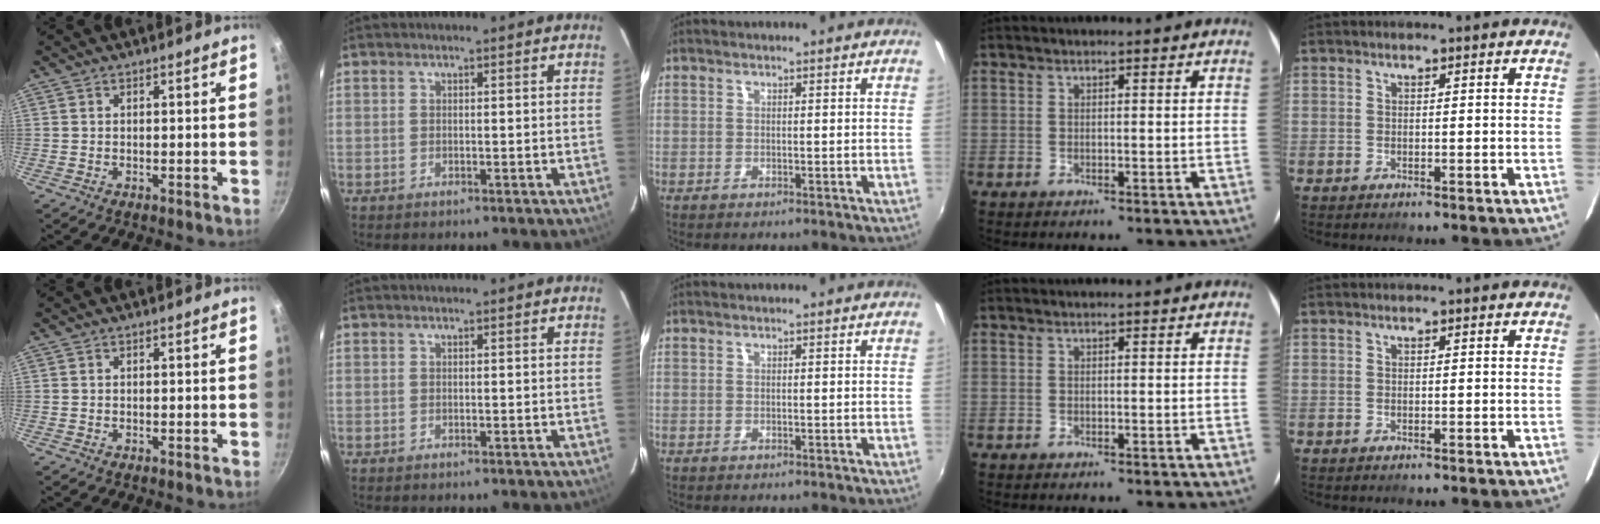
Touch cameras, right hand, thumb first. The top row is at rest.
{}